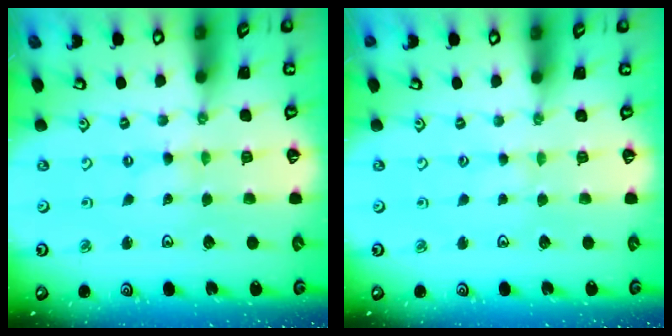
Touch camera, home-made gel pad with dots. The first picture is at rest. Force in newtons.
{"total": 0.9, "press": 0.9, "slide": 0.2}